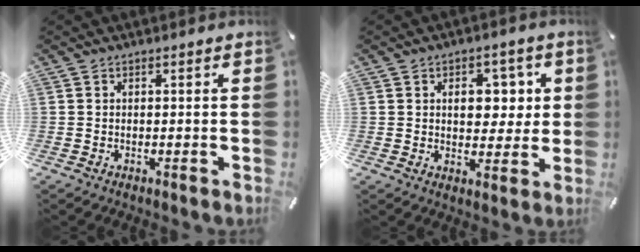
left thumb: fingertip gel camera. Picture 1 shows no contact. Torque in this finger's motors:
{"motor_torque": [1.47, 1.33, 0.76, -0.19, 0.05]}